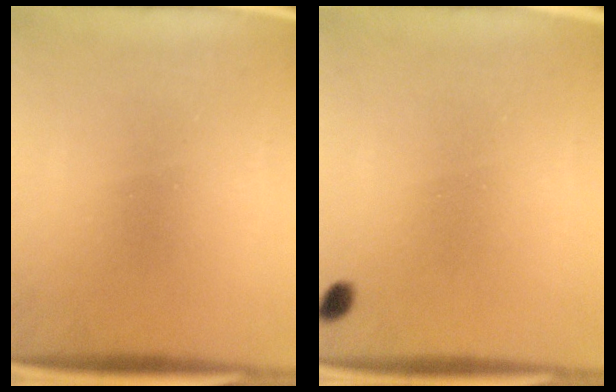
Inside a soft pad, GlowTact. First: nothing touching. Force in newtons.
{"total": 1.2}